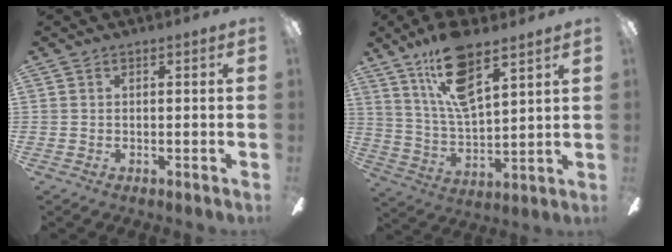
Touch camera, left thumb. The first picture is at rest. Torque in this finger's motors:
{"motor_torque": [0.27, 0.32, 1.38, -1.38, 0.11]}